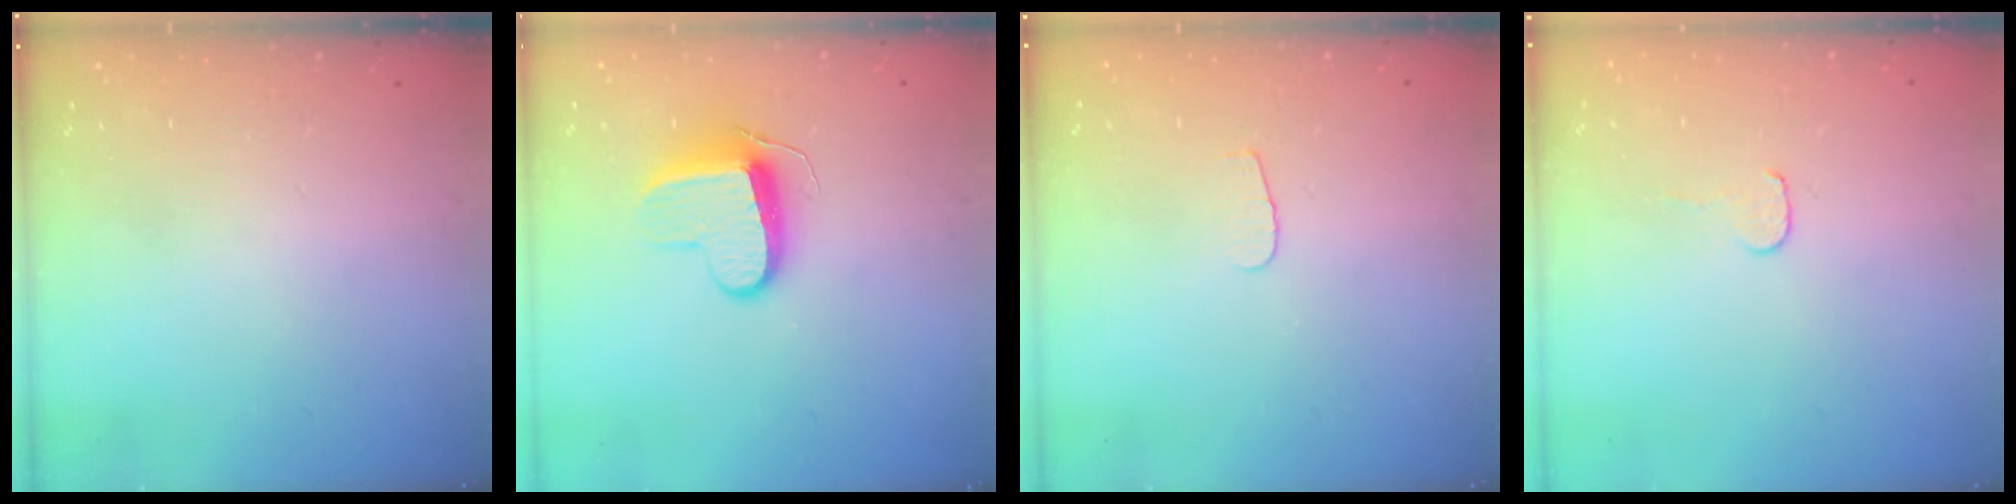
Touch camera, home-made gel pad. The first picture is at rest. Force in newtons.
{"total": 9.9, "press": 9.9, "slide": 0.2}
{"total": 3.5, "press": 3.5, "slide": 0.4}
{"total": 3.5, "press": 3.5, "slide": 0.4}